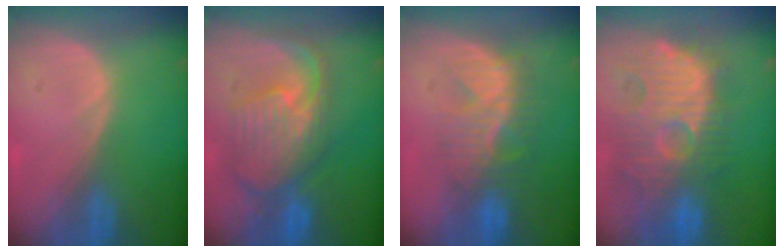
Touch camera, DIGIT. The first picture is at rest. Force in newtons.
{"total": 10.5, "press": 9.5, "slide": 4.7}
{"total": 8.1, "press": 8.0, "slide": 1.3}
{"total": 13.3, "press": 12.4, "slide": 4.9}